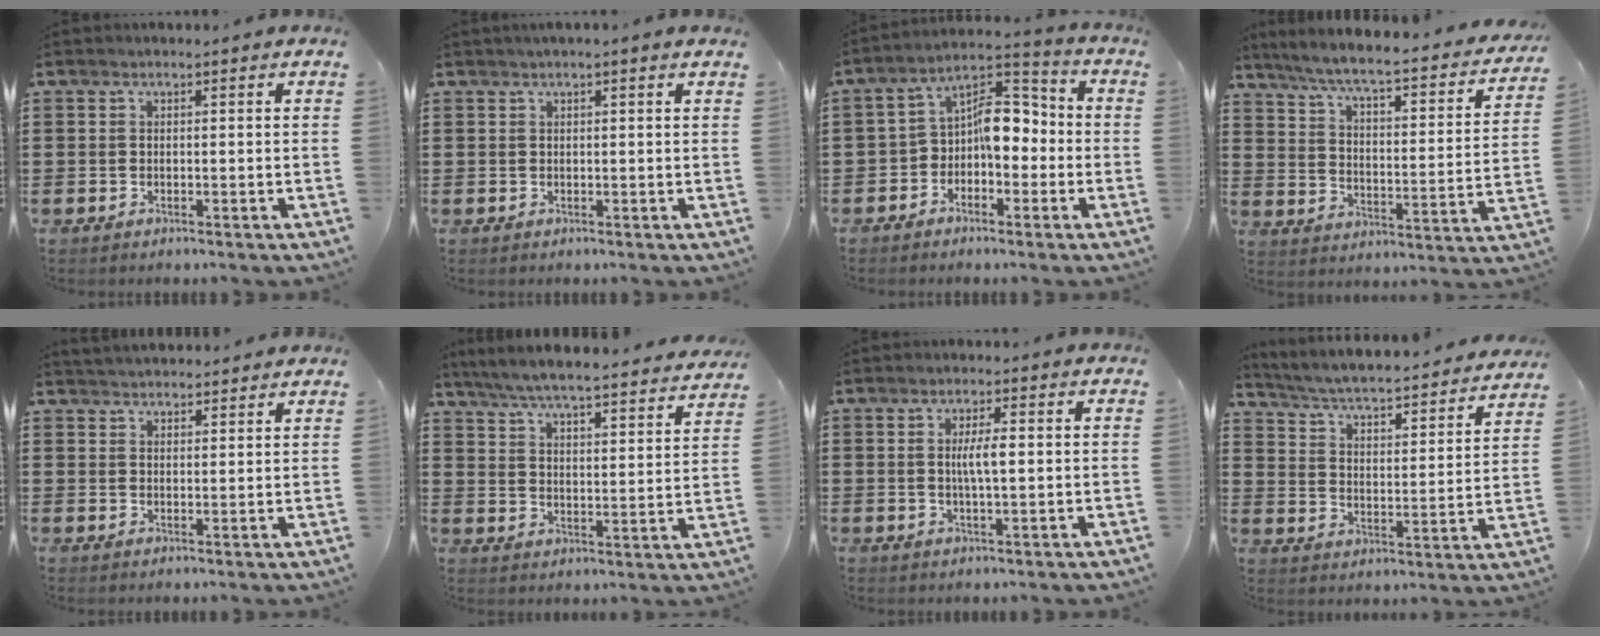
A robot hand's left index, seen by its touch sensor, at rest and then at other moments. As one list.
[{"total": 0.9, "force": [0.6, 0.0, 0.7], "torque": [-0.014, -0.001, 0.011]}, {"total": 6.9, "force": [-0.9, 4.5, 5.2], "torque": [-0.093, 0.010, -0.021]}, {"total": 5.0, "force": [4.1, 0.1, 3.0], "torque": [-0.078, -0.039, 0.059]}, {"total": 2.7, "force": [2.7, 0.0, -0.1], "torque": [-0.006, -0.005, 0.053]}, {"total": 5.6, "force": [5.3, -0.5, 1.8], "torque": [-0.060, -0.042, 0.087]}, {"total": 3.6, "force": [0.4, 0.7, 3.5], "torque": [-0.068, 0.001, 0.004]}, {"total": 3.3, "force": [3.0, -0.2, 1.3], "torque": [-0.046, -0.036, 0.038]}]